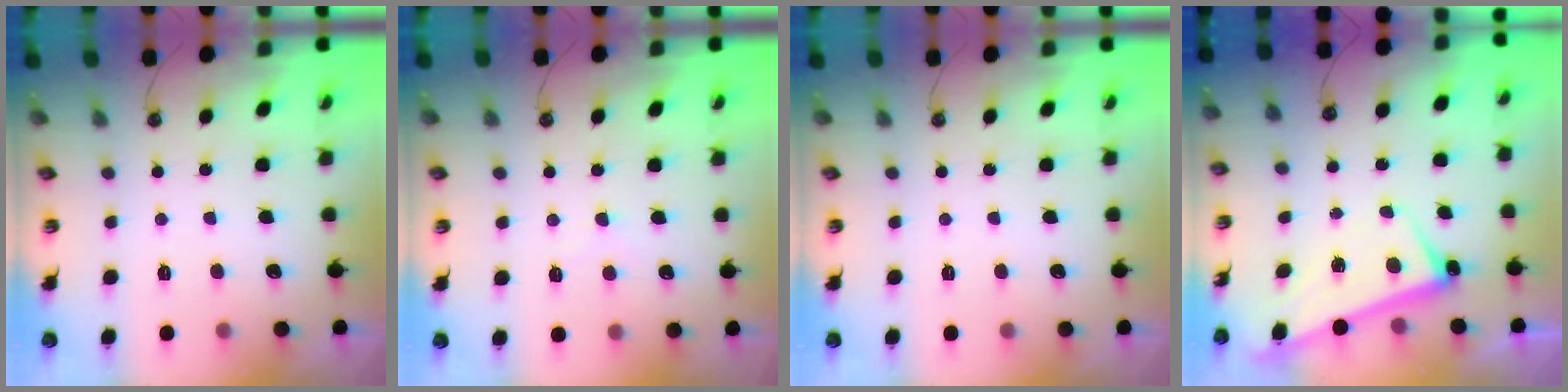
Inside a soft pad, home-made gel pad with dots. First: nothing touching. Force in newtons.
{"total": 1.0, "press": 1.0, "slide": 0.3}
{"total": 0.0}
{"total": 2.6, "press": 2.5, "slide": 0.7}